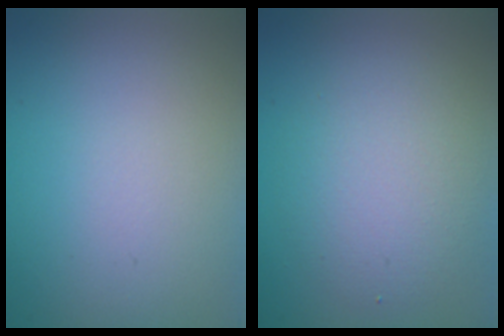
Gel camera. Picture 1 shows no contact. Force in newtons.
{"total": 3.5, "press": 3.5, "slide": 0.2}